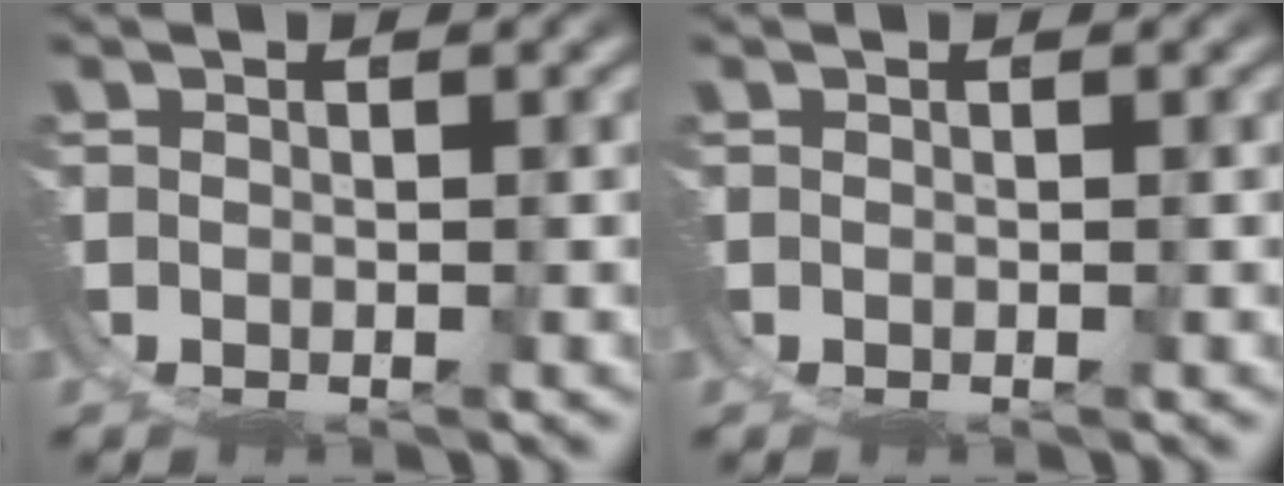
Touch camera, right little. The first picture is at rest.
{"total": 0.0}